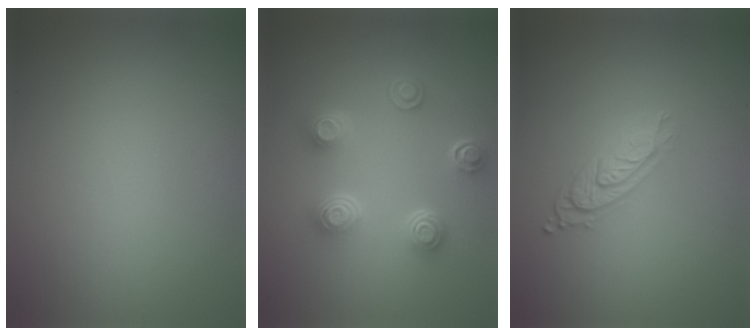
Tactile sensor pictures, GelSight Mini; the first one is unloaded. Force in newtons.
{"total": 4.4, "press": 3.3, "slide": 3.0}
{"total": 3.2, "press": 2.3, "slide": 2.3}